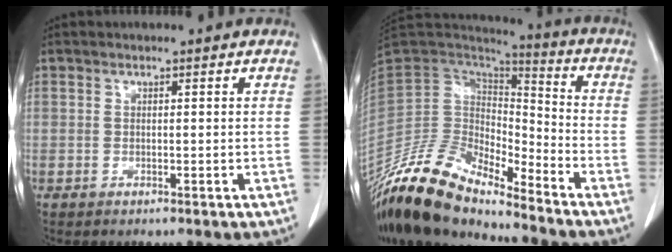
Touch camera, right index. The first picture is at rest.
{"total": 16.8, "force": [-14.7, 4.1, 7.1], "torque": [-0.128, 0.028, -0.279]}